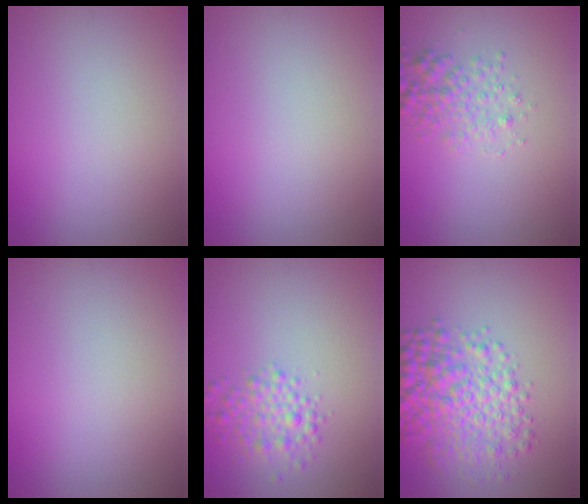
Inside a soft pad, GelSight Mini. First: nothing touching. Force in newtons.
{"total": 0.0}
{"total": 2.5, "press": 2.5, "slide": 0.0}
{"total": 0.0}
{"total": 2.5, "press": 2.5, "slide": 0.0}
{"total": 6.1, "press": 6.1, "slide": 0.1}